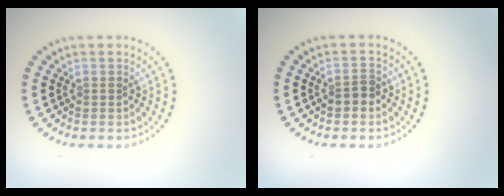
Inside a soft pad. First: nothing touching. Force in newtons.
{"total": 1.5, "press": 1.4, "slide": 0.5}